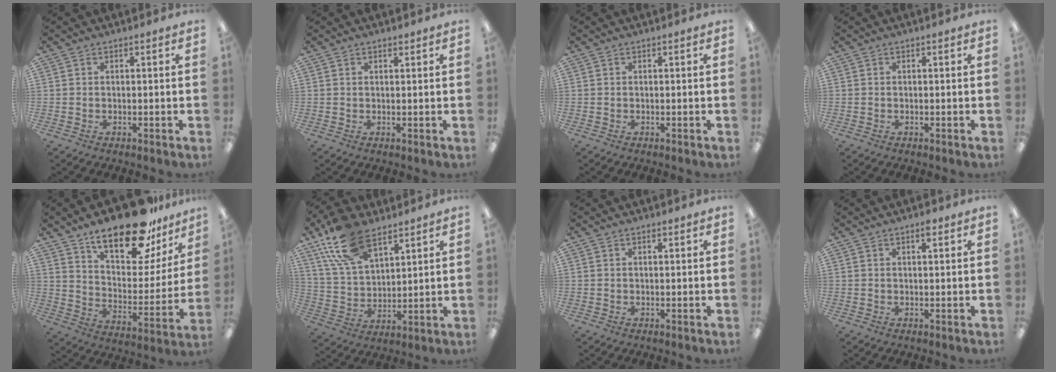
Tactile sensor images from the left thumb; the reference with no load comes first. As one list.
[{"total": 0.8, "force": [0.7, 0.3, 0.2], "torque": [-0.005, 0.000, 0.014]}, {"total": 0.0}, {"total": 0.0}, {"total": 22.5, "force": [16.8, 8.3, 12.4], "torque": [-0.193, -0.105, 0.286]}, {"total": 16.3, "force": [10.1, 8.4, 9.6], "torque": [-0.204, -0.024, 0.190]}, {"total": 0.6, "force": [0.5, 0.2, 0.2], "torque": [-0.005, 0.002, 0.010]}, {"total": 1.8, "force": [1.3, 0.4, 1.1], "torque": [-0.017, -0.001, 0.021]}]